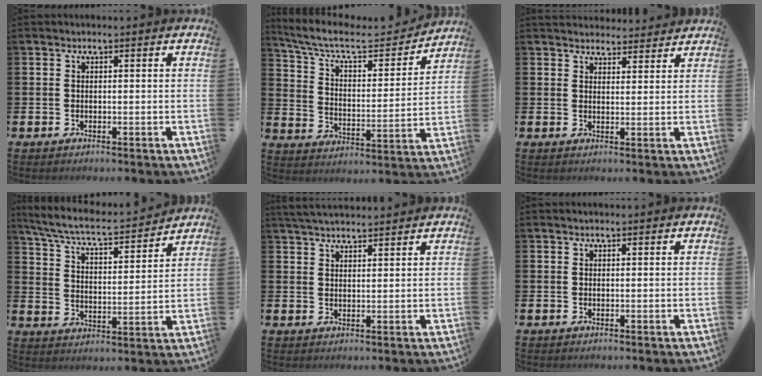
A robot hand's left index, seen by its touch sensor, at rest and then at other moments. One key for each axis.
{"total": 8.9, "fx": 7.6, "fy": 2.7, "fz": 3.8, "tx": -0.102, "ty": -0.047, "tz": 0.125}
{"total": 3.6, "fx": 3.5, "fy": 0.8, "fz": -0.1, "tx": 0.002, "ty": -0.018, "tz": 0.063}
{"total": 6.8, "fx": 6.2, "fy": 1.0, "fz": 2.4, "tx": -0.077, "ty": -0.047, "tz": 0.103}
{"total": 3.5, "fx": 3.5, "fy": 0.4, "fz": 0.6, "tx": -0.016, "ty": -0.011, "tz": 0.064}
{"total": 0.0}